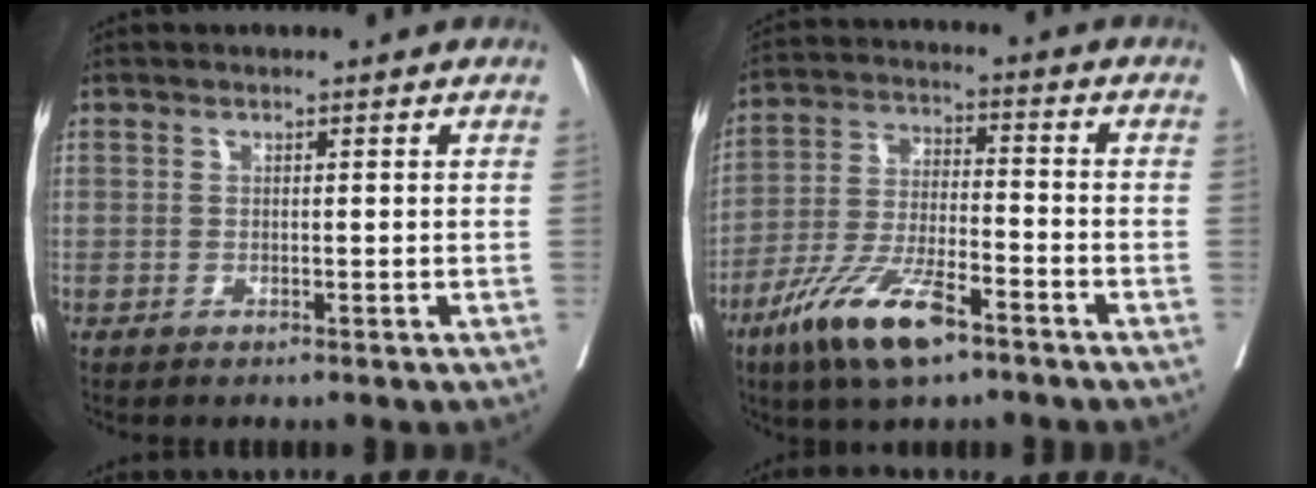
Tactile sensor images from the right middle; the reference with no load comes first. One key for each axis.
{"total": 11.9, "fx": -7.5, "fy": 2.8, "fz": 8.9, "tx": -0.178, "ty": -0.017, "tz": -0.139}